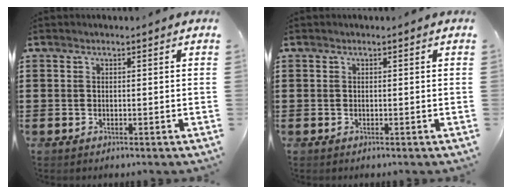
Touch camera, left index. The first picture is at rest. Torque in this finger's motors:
{"motor_torque": [0.00, 0.00, 0.00, 0.00]}